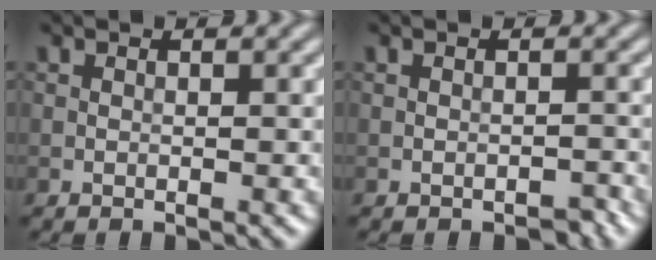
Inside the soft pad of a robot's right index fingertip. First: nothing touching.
{"total": 1.0, "force": [-0.8, 0.4, 0.4], "torque": [-0.005, 0.001, -0.011]}